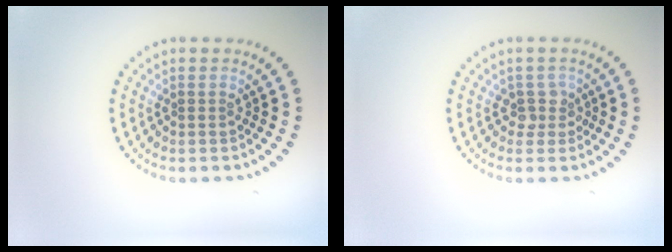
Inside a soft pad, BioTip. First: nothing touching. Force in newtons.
{"total": 1.8, "press": 1.3, "slide": 1.2}